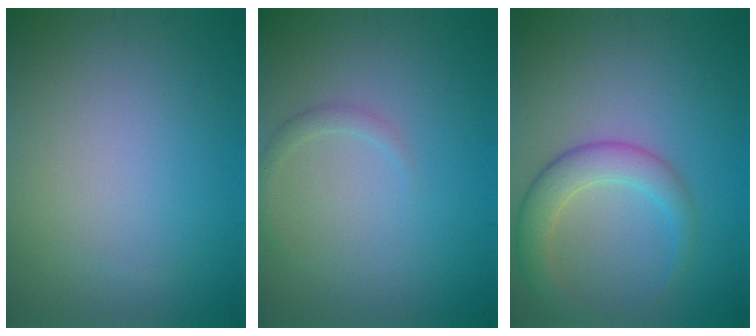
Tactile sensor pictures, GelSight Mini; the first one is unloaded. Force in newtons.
{"total": 1.2, "press": 1.2, "slide": 0.1}
{"total": 4.1, "press": 4.1, "slide": 0.3}